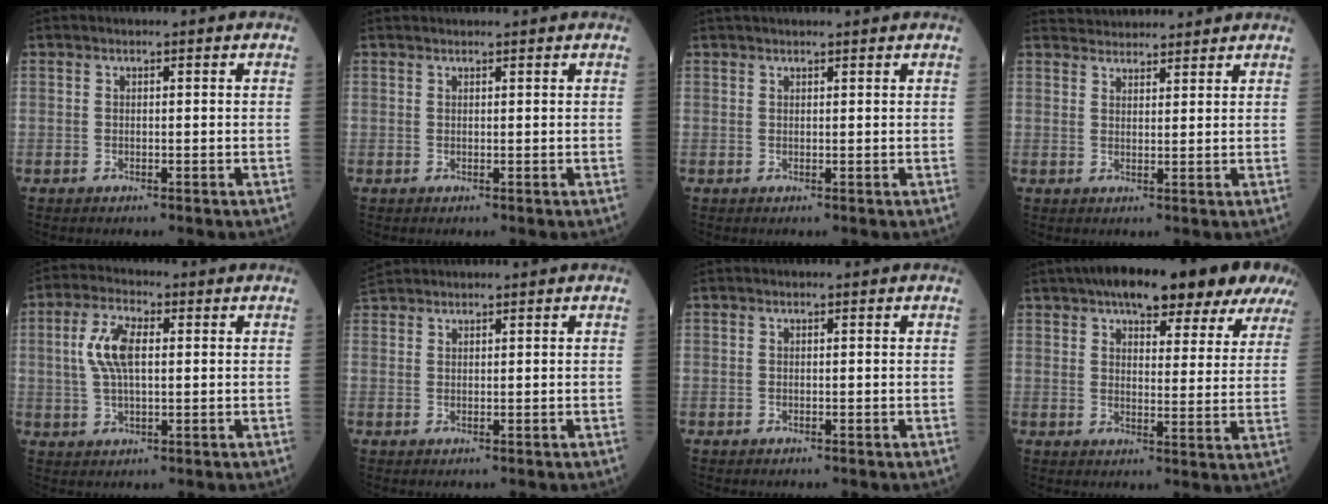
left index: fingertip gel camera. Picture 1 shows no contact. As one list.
[{"total": 1.5, "force": [1.4, 0.0, 0.4], "torque": [-0.005, 0.021, 0.027]}, {"total": 3.7, "force": [3.4, 0.0, 1.5], "torque": [-0.016, 0.033, 0.047]}, {"total": 6.5, "force": [6.3, 1.3, 1.0], "torque": [-0.014, 0.032, 0.091]}, {"total": 6.8, "force": [1.1, 2.5, 6.2], "torque": [-0.143, 0.011, 0.022]}, {"total": 2.0, "force": [2.0, 0.1, 0.1], "torque": [-0.013, 0.019, 0.044]}, {"total": 0.0}, {"total": 19.2, "force": [14.5, 5.4, 11.3], "torque": [-0.147, 0.036, 0.174]}]